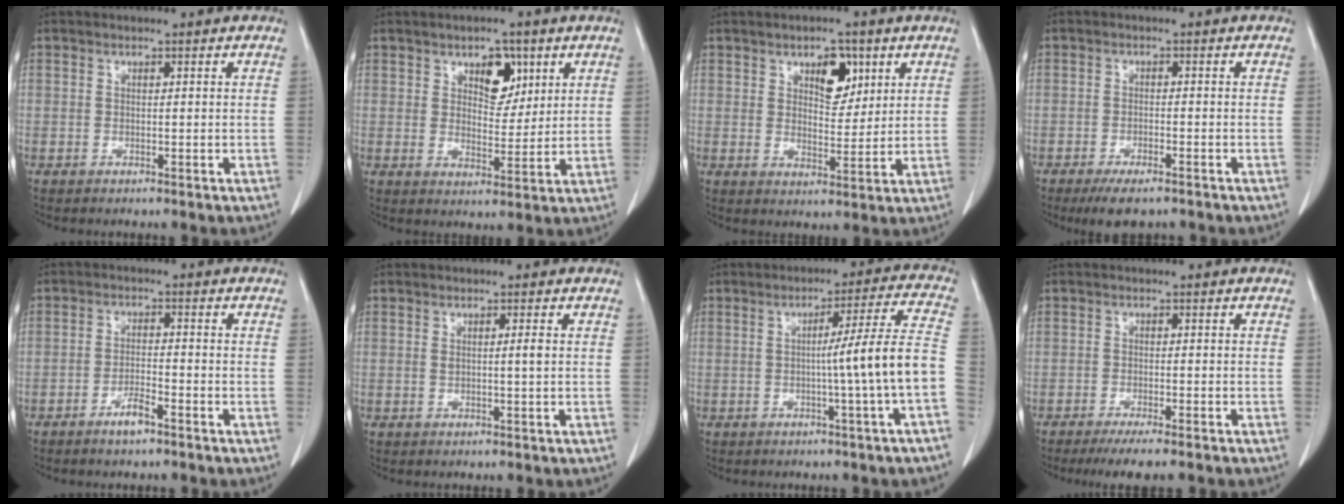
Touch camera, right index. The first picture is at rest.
{"total": 5.8, "force": [2.9, 3.1, 3.9], "torque": [-0.055, 0.003, 0.048]}
{"total": 5.8, "force": [2.9, 2.8, 4.2], "torque": [-0.063, 0.002, 0.048]}
{"total": 5.7, "force": [-4.3, 1.4, 3.4], "torque": [-0.053, -0.010, -0.065]}
{"total": 3.5, "force": [-2.5, 0.5, 2.4], "torque": [-0.045, 0.000, -0.044]}
{"total": 1.5, "force": [0.3, -0.1, 1.5], "torque": [-0.027, 0.000, 0.005]}
{"total": 10.2, "force": [-2.1, -2.2, 9.7], "torque": [-0.133, 0.011, -0.028]}
{"total": 6.9, "force": [-5.7, 0.2, 4.0], "torque": [-0.046, -0.013, -0.083]}